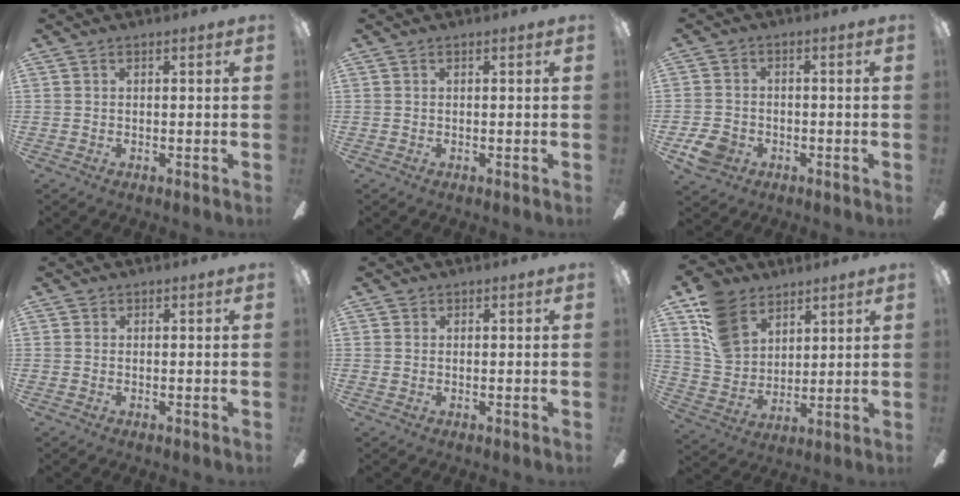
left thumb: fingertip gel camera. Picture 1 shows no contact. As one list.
[{"total": 0.0}, {"total": 6.0, "force": [-2.7, 4.8, 2.5], "torque": [-0.050, 0.014, -0.050]}, {"total": 0.0}, {"total": 0.7, "force": [0.3, 0.7, 0.1], "torque": [-0.001, 0.005, 0.004]}, {"total": 13.9, "force": [8.6, 9.5, 5.3], "torque": [-0.124, -0.026, 0.177]}]